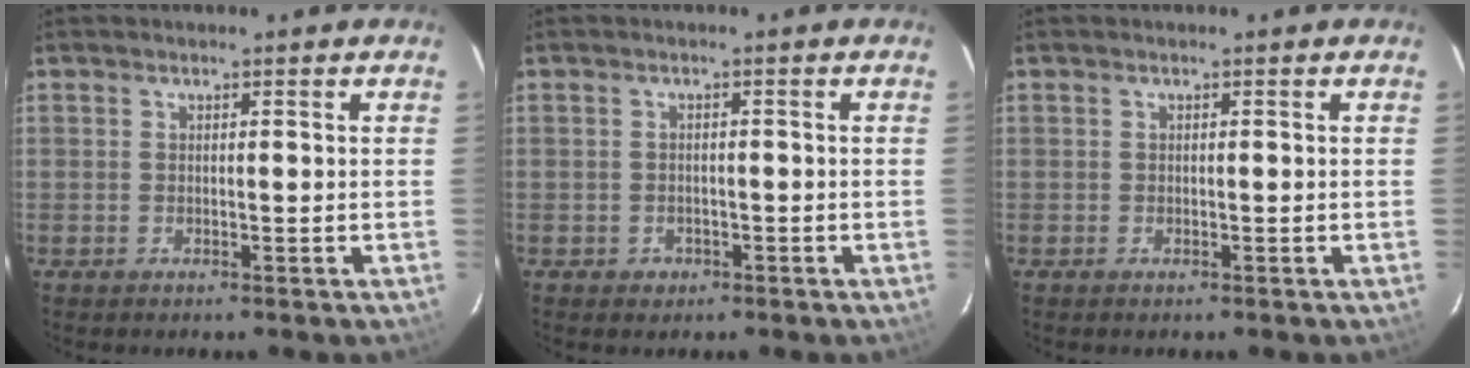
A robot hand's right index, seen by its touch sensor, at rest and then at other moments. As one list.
[{"total": 2.2, "force": [-1.1, 1.9, 0.5], "torque": [-0.010, 0.002, -0.013]}, {"total": 0.0}]